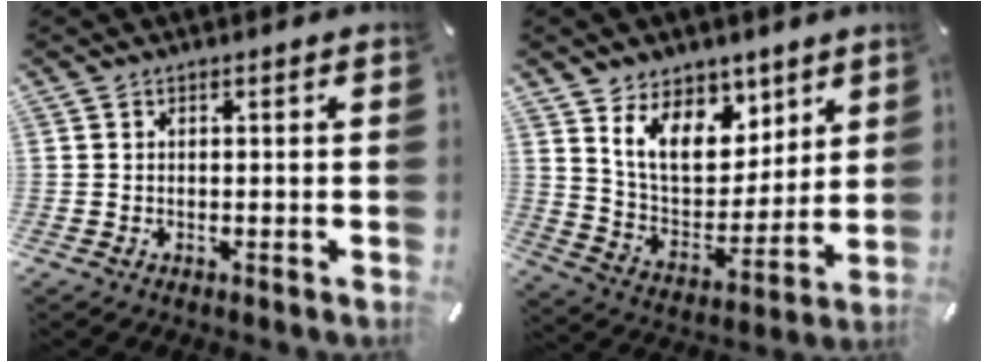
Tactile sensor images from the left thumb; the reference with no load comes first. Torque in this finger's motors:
{"motor_torque": [0.98, -0.03, 1.38, -1.39, 0.33]}